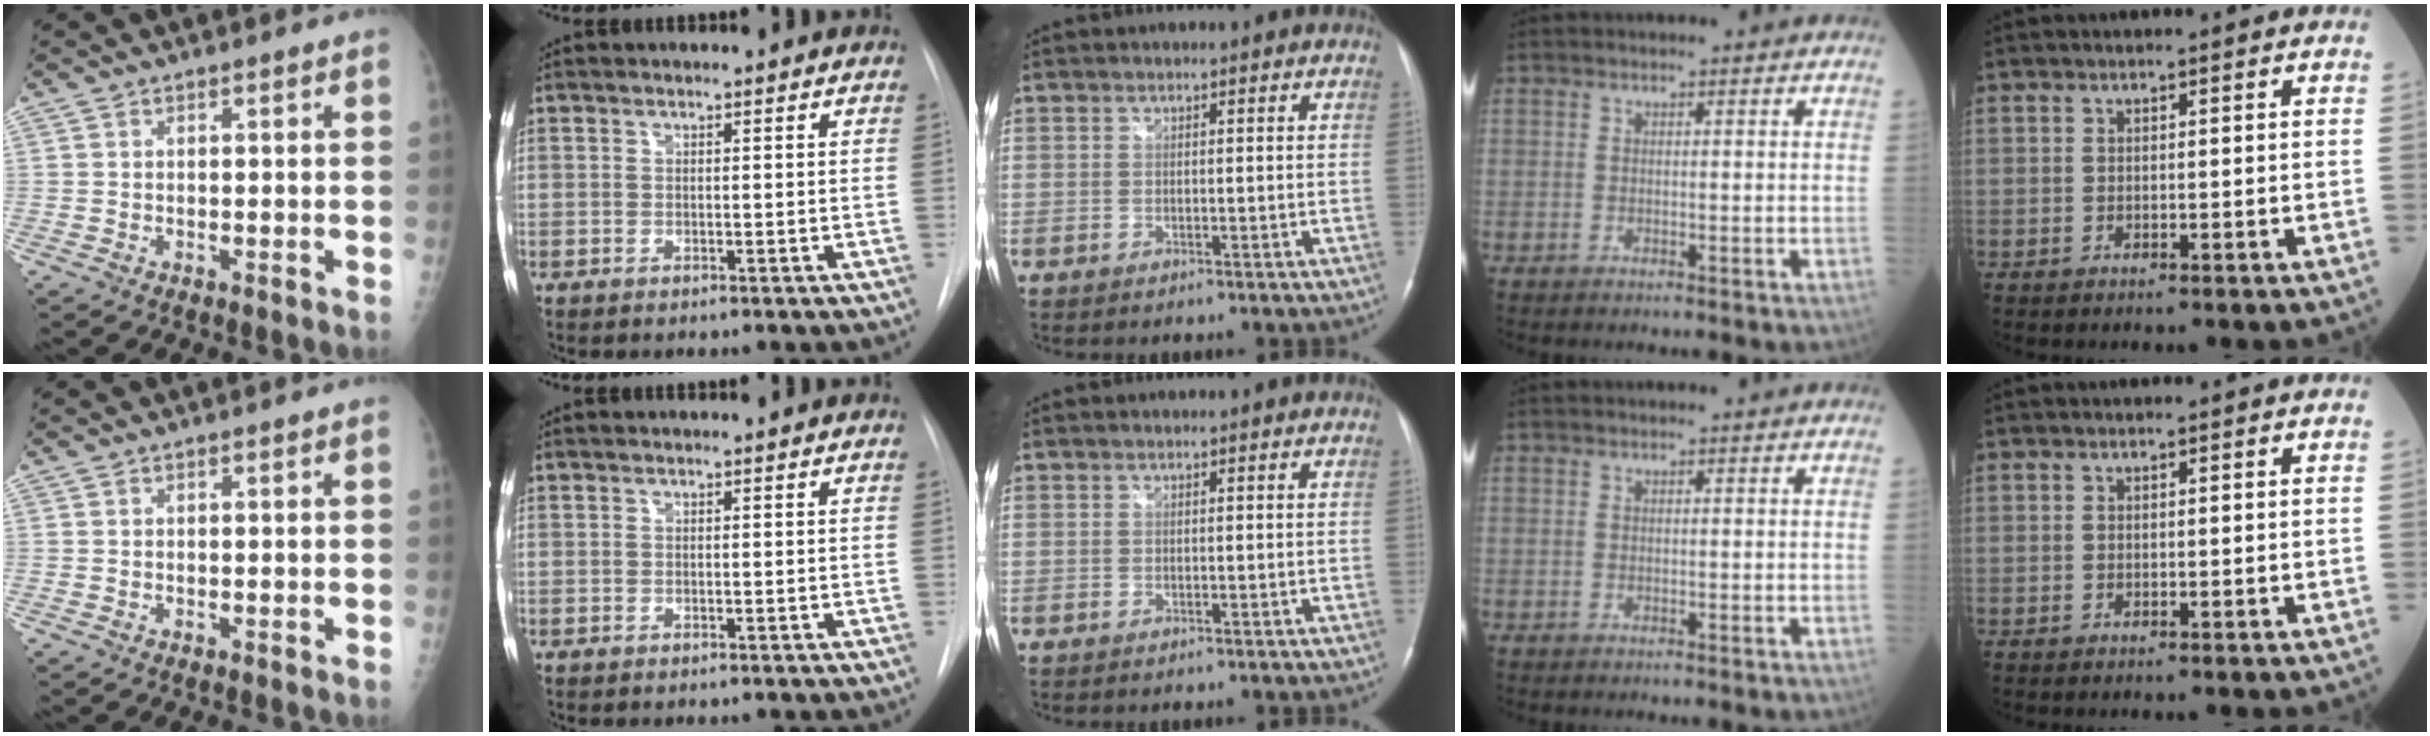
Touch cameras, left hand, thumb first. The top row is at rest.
{"index": {"total": 1.6, "force": [-1.6, -0.2, -0.3], "torque": [0.006, -0.004, -0.025]}}